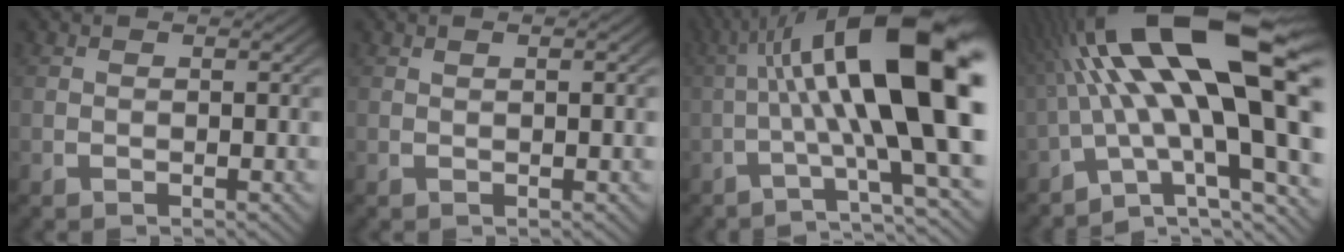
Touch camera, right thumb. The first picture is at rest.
{"total": 0.7, "force": [0.3, 0.0, 0.6], "torque": [-0.012, 0.002, 0.008]}
{"total": 15.2, "force": [1.0, 6.3, 13.8], "torque": [-0.206, -0.003, 0.013]}
{"total": 14.5, "force": [0.8, 7.5, 12.3], "torque": [-0.237, -0.022, 0.025]}